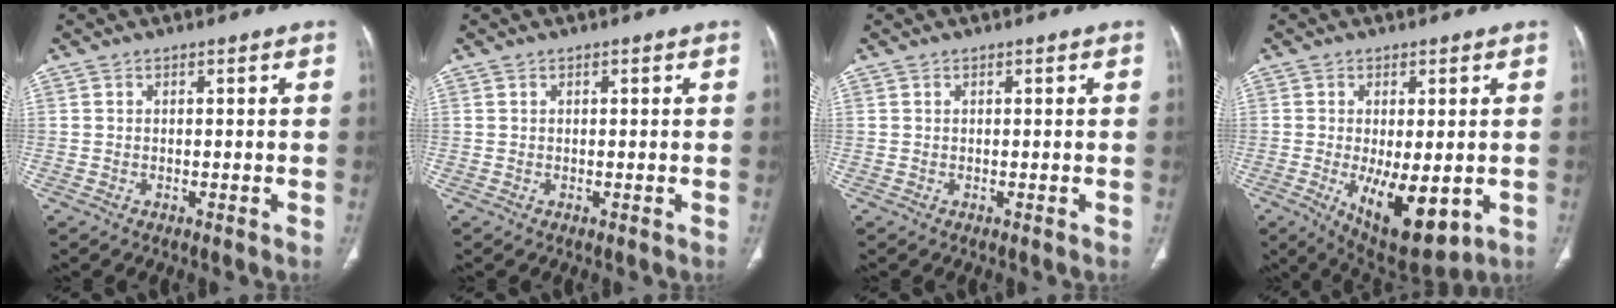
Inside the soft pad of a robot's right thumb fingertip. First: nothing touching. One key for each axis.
{"total": 0.0}
{"total": 0.0}
{"total": 12.7, "fx": -2.9, "fy": 5.4, "fz": 11.1, "tx": -0.164, "ty": -0.023, "tz": -0.025}